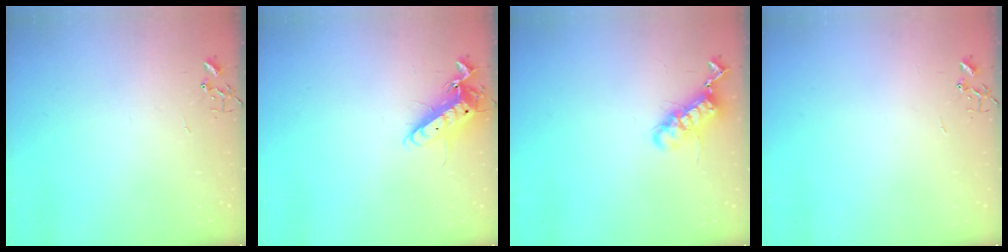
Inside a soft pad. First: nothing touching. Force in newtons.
{"total": 13.0, "press": 12.9, "slide": 1.9}
{"total": 12.5, "press": 12.5, "slide": 0.9}
{"total": 0.0}